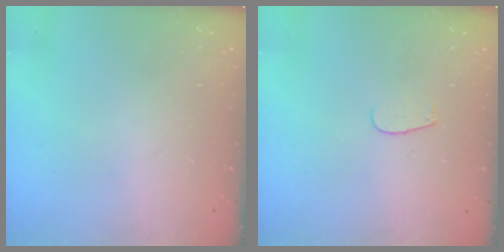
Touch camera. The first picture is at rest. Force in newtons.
{"total": 2.6, "press": 2.5, "slide": 0.3}